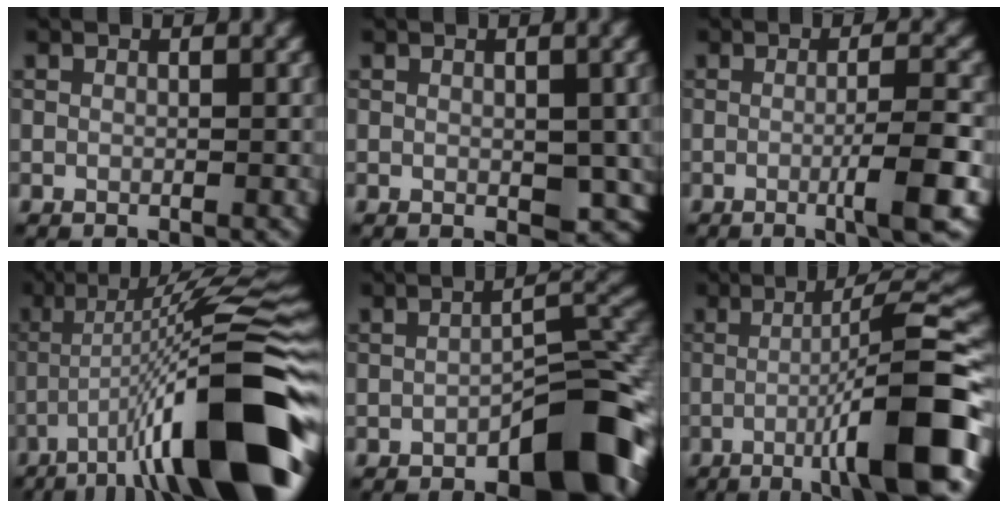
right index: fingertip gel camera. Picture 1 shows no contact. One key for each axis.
{"total": 4.4, "fx": -0.6, "fy": 2.5, "fz": 3.5, "tx": -0.040, "ty": -0.012, "tz": 0.001}
{"total": 4.7, "fx": -1.4, "fy": 0.5, "fz": 4.4, "tx": -0.063, "ty": 0.008, "tz": -0.030}
{"total": 15.6, "fx": -6.7, "fy": 3.1, "fz": 13.7, "tx": -0.218, "ty": 0.012, "tz": -0.103}
{"total": 7.5, "fx": -4.0, "fy": 2.6, "fz": 5.8, "tx": -0.065, "ty": 0.023, "tz": -0.060}
{"total": 10.9, "fx": -3.6, "fy": 1.2, "fz": 10.2, "tx": -0.135, "ty": 0.019, "tz": -0.062}